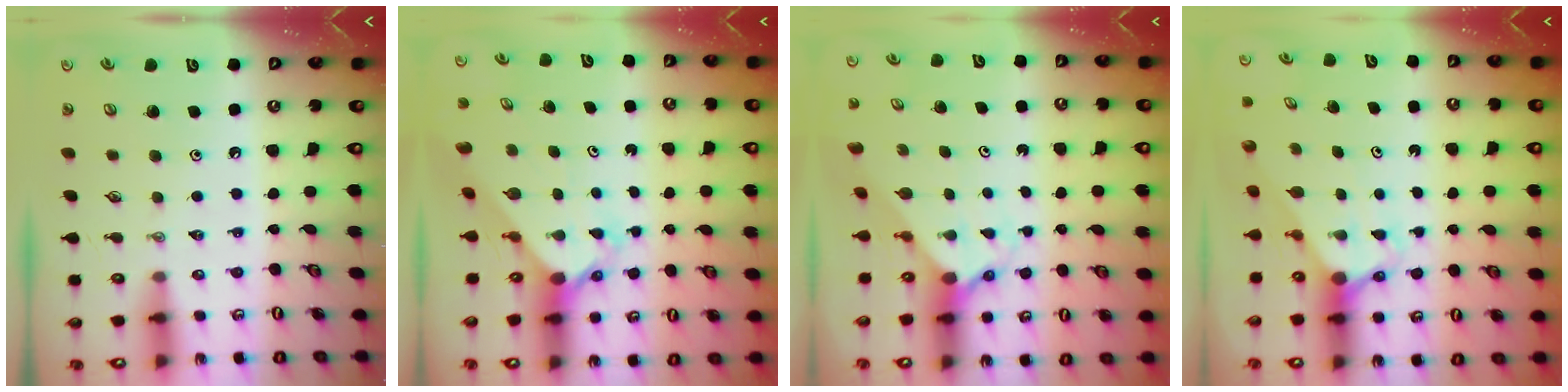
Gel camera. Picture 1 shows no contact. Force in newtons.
{"total": 2.3, "press": 2.3, "slide": 0.1}
{"total": 1.8, "press": 1.8, "slide": 0.2}
{"total": 2.9, "press": 2.9, "slide": 0.0}